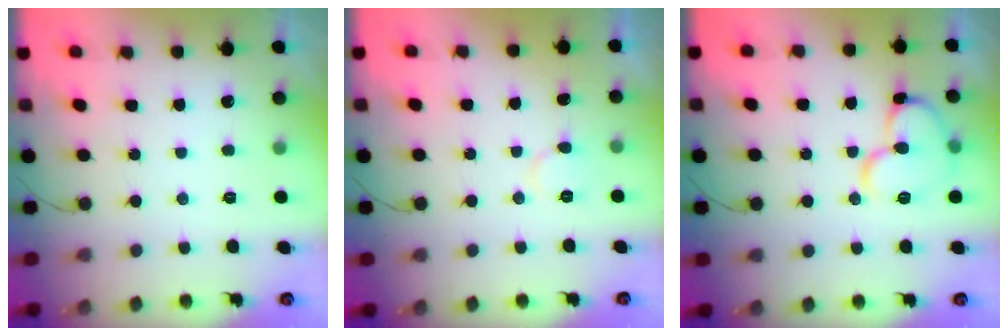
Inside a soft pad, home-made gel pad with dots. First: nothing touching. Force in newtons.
{"total": 3.6, "press": 3.6, "slide": 0.5}
{"total": 12.9, "press": 12.8, "slide": 1.8}